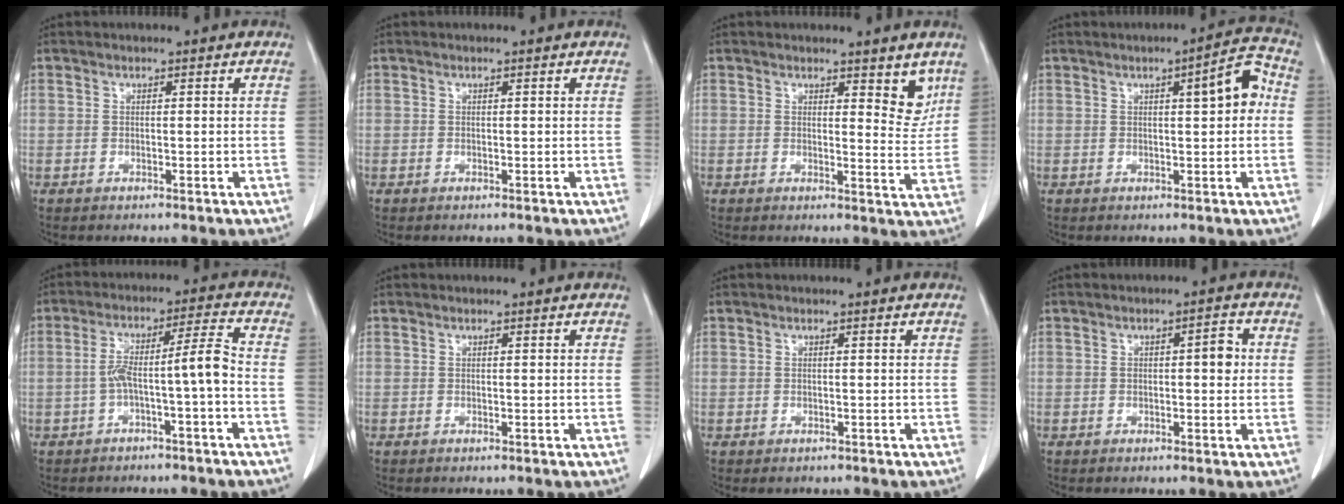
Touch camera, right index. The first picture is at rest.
{"total": 0.0}
{"total": 4.3, "force": [2.9, 1.6, 2.8], "torque": [-0.021, -0.020, 0.033]}
{"total": 5.9, "force": [0.9, 1.1, 5.7], "torque": [-0.075, 0.019, 0.008]}
{"total": 6.9, "force": [-2.0, -0.2, 6.5], "torque": [-0.118, 0.033, -0.029]}
{"total": 0.0}
{"total": 0.9, "force": [-0.4, 0.8, 0.0], "torque": [-0.004, 0.005, -0.003]}
{"total": 3.4, "force": [0.4, 1.2, 3.2], "torque": [-0.049, 0.011, 0.006]}